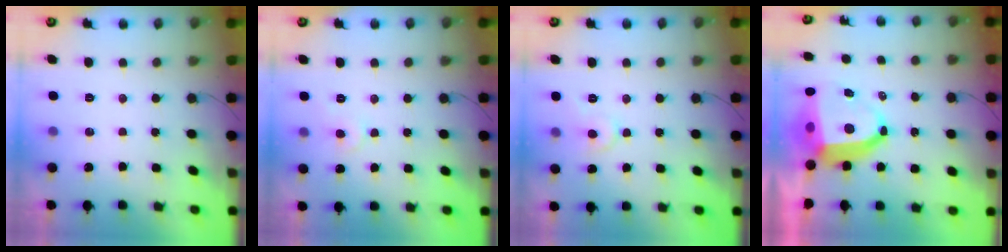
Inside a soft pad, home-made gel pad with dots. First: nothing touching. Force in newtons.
{"total": 4.9, "press": 4.9, "slide": 0.3}
{"total": 5.0, "press": 5.0, "slide": 0.7}
{"total": 13.0, "press": 12.9, "slide": 1.6}